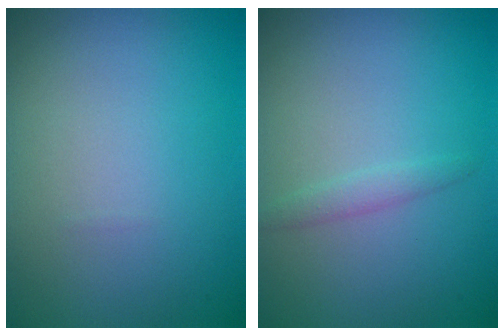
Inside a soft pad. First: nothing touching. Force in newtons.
{"total": 1.0, "press": 1.0, "slide": 0.1}